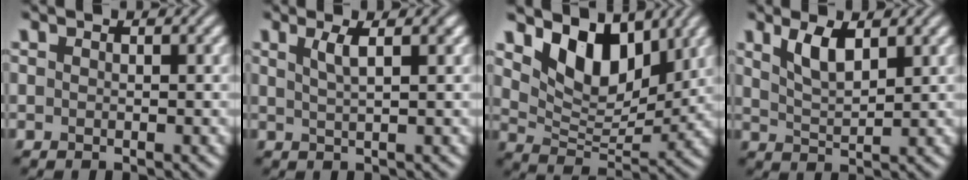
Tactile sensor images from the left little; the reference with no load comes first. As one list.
[{"total": 2.4, "force": [1.0, 0.7, 2.1], "torque": [-0.028, 0.005, 0.013]}, {"total": 7.1, "force": [4.0, 4.0, 4.4], "torque": [-0.080, -0.014, 0.066]}, {"total": 3.1, "force": [1.8, 1.0, 2.3], "torque": [-0.050, -0.003, 0.037]}]